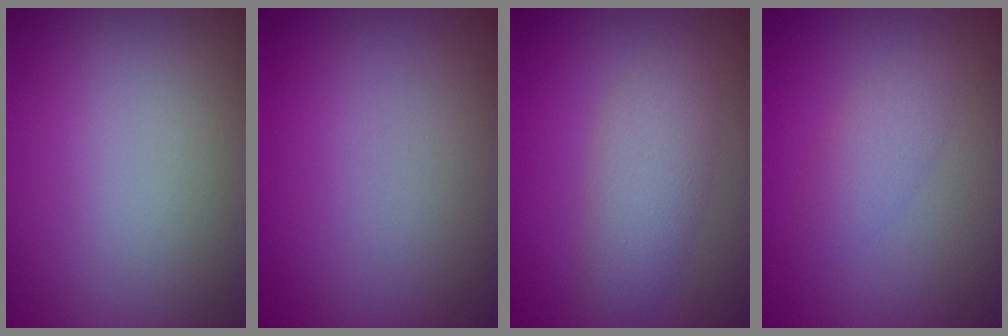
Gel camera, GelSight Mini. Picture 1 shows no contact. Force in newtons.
{"total": 0.0}
{"total": 3.0, "press": 3.0, "slide": 0.1}
{"total": 1.5, "press": 1.5, "slide": 0.1}